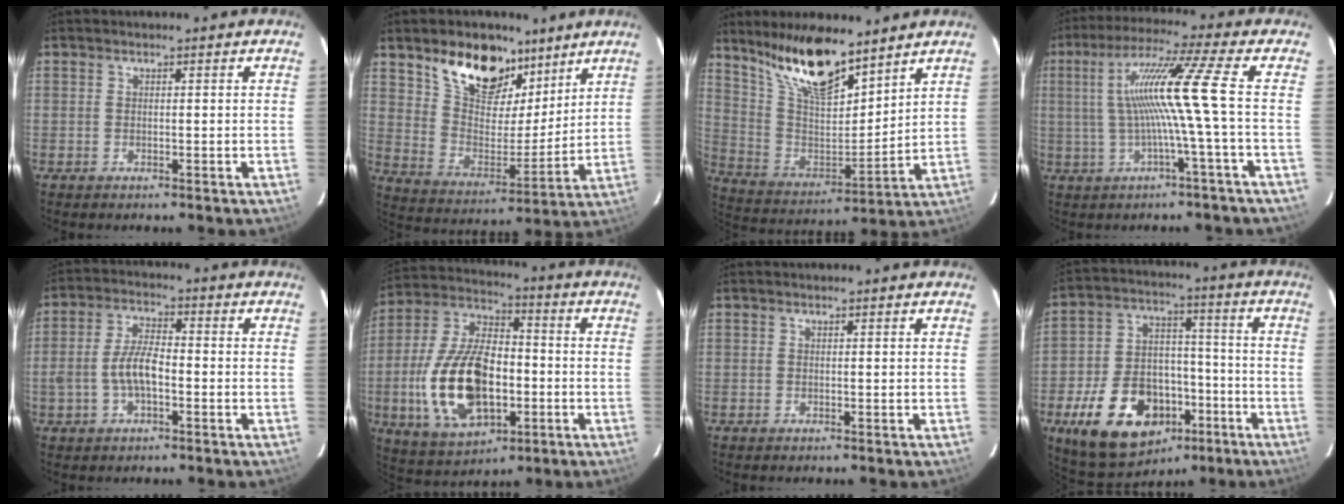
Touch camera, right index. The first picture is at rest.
{"total": 16.9, "force": [10.9, 9.2, 9.1], "torque": [-0.168, 0.020, 0.199]}
{"total": 17.4, "force": [13.0, 5.2, 10.4], "torque": [-0.194, -0.002, 0.252]}
{"total": 11.3, "force": [-0.6, -2.4, 11.0], "torque": [-0.198, 0.005, -0.002]}
{"total": 6.6, "force": [-1.8, 2.8, 5.7], "torque": [-0.116, 0.009, -0.033]}
{"total": 19.9, "force": [-4.5, 10.5, 16.3], "torque": [-0.344, 0.002, -0.066]}
{"total": 0.0}
{"total": 19.6, "force": [-9.7, 12.6, 11.4], "torque": [-0.240, 0.023, -0.137]}